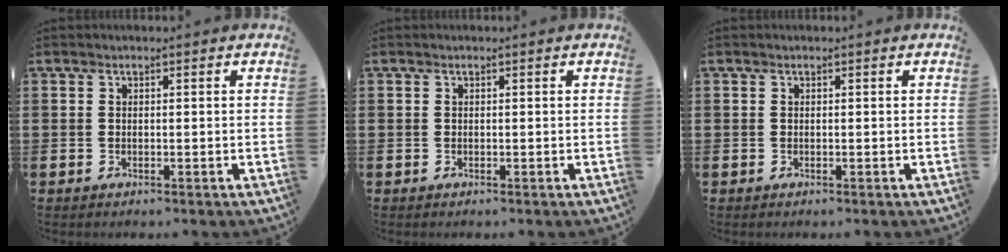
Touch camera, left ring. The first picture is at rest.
{"total": 0.0}
{"total": 0.0}